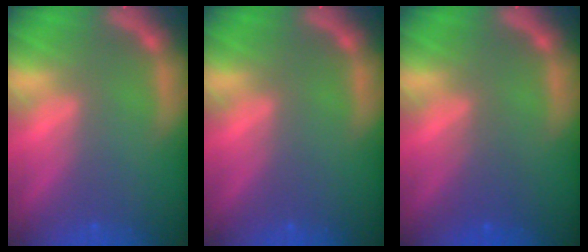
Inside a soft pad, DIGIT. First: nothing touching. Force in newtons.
{"total": 0.0}
{"total": 2.0}